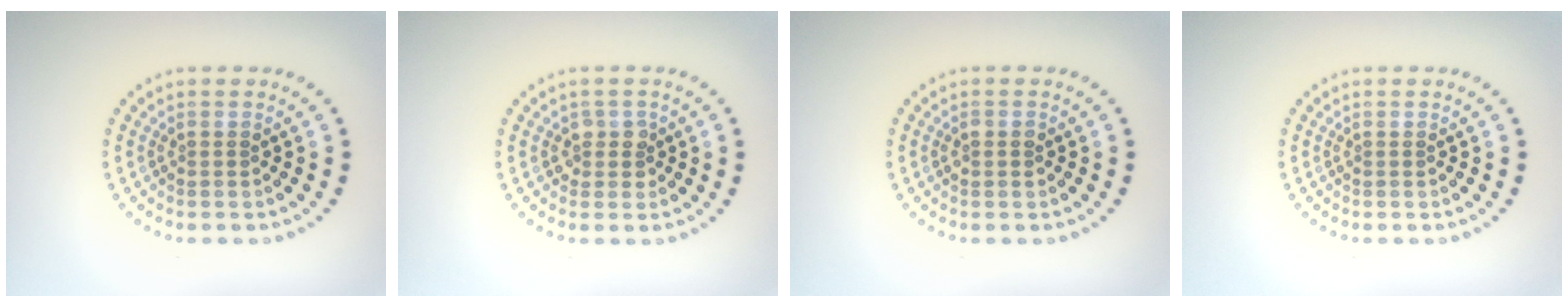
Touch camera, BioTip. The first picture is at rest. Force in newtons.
{"total": 1.5, "press": 1.4, "slide": 0.7}
{"total": 1.2, "press": 1.2, "slide": 0.1}
{"total": 0.0}